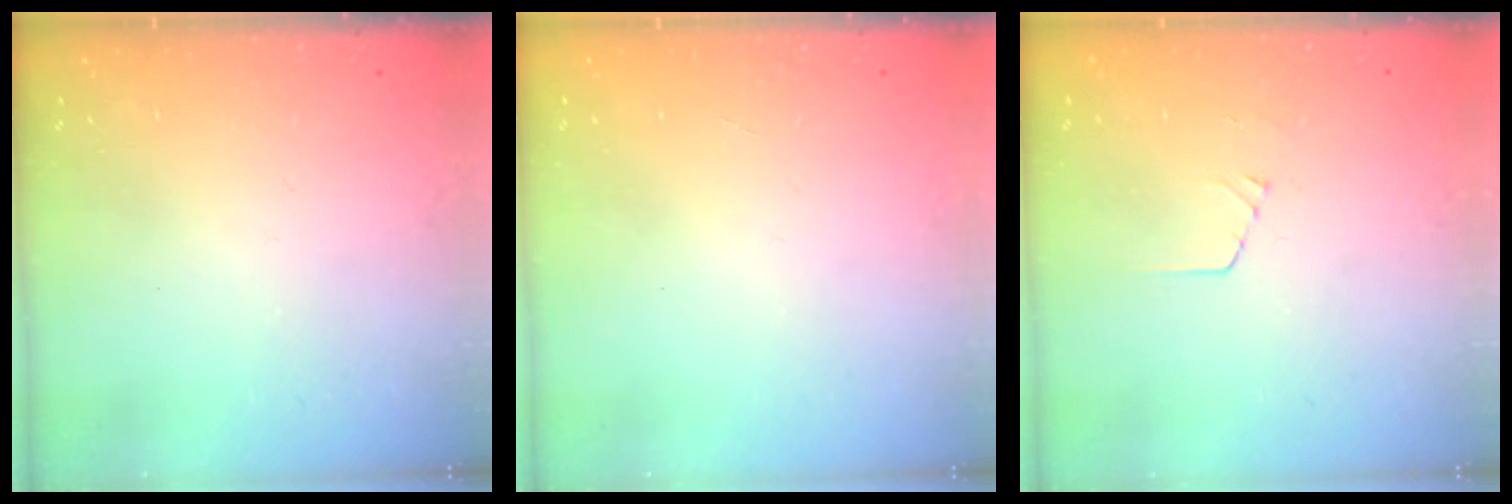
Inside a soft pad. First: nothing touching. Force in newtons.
{"total": 0.0}
{"total": 3.2, "press": 3.2, "slide": 0.3}